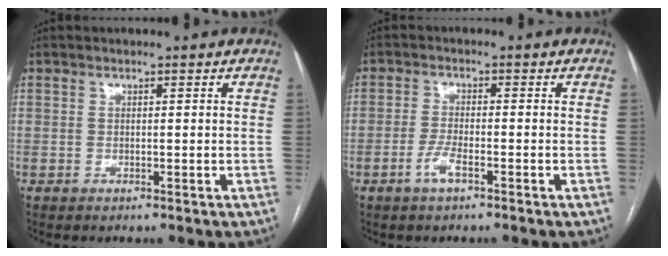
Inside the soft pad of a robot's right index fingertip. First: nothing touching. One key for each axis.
{"total": 3.1, "fx": -1.8, "fy": 0.5, "fz": 2.5, "tx": -0.054, "ty": -0.002, "tz": -0.039}